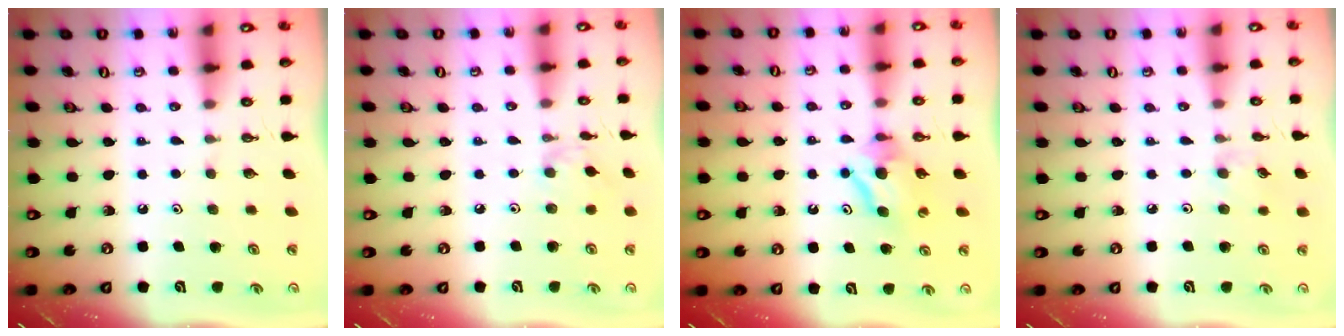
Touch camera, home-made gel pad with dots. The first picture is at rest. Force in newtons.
{"total": 3.0, "press": 3.0, "slide": 0.5}
{"total": 8.4, "press": 8.3, "slide": 0.5}
{"total": 4.0, "press": 3.9, "slide": 0.6}